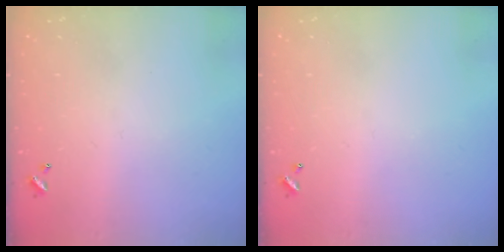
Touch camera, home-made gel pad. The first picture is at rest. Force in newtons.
{"total": 0.0}